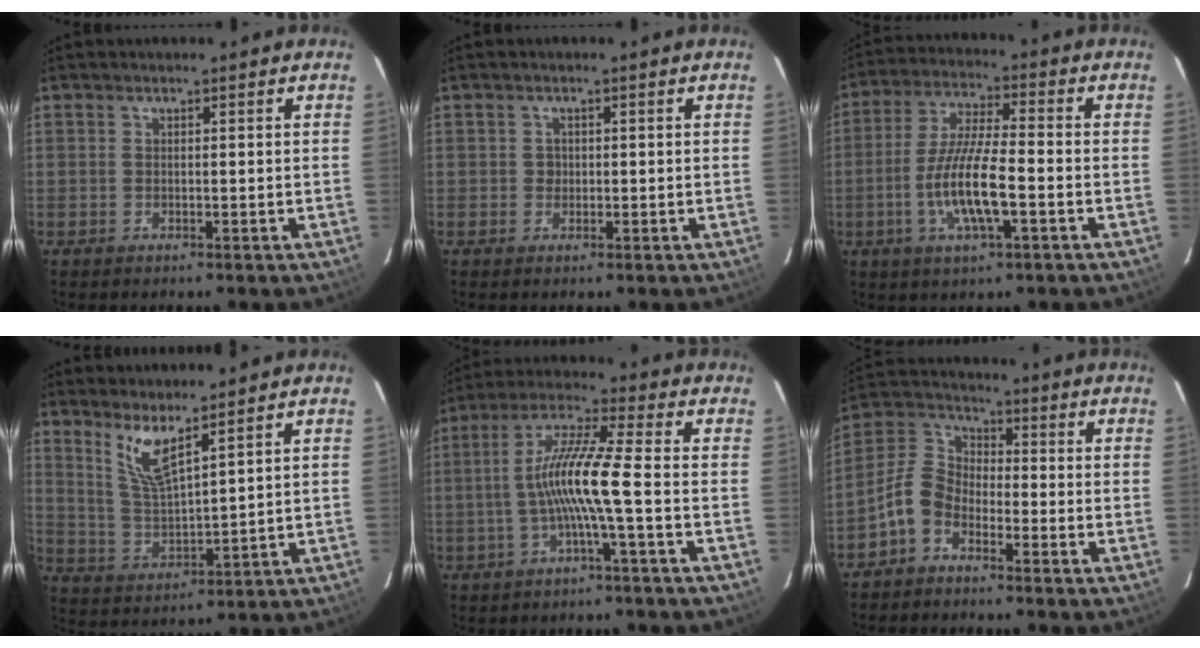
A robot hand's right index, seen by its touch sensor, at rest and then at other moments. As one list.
[{"total": 1.2, "force": [-0.2, 1.2, 0.1], "torque": [0.001, 0.002, -0.002]}, {"total": 11.4, "force": [-3.6, 2.3, 10.6], "torque": [-0.216, -0.006, -0.068]}, {"total": 7.3, "force": [5.3, 0.9, 5.0], "torque": [-0.098, -0.012, 0.115]}, {"total": 10.0, "force": [-2.2, -0.6, 9.8], "torque": [-0.196, 0.010, -0.040]}, {"total": 7.2, "force": [-4.4, 4.3, 3.8], "torque": [-0.089, 0.021, -0.097]}]